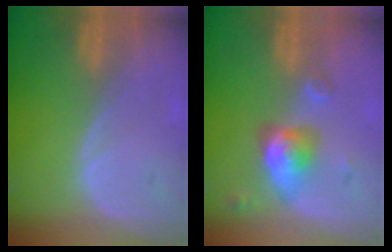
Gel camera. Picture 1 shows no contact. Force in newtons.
{"total": 5.0, "press": 4.9, "slide": 0.4}